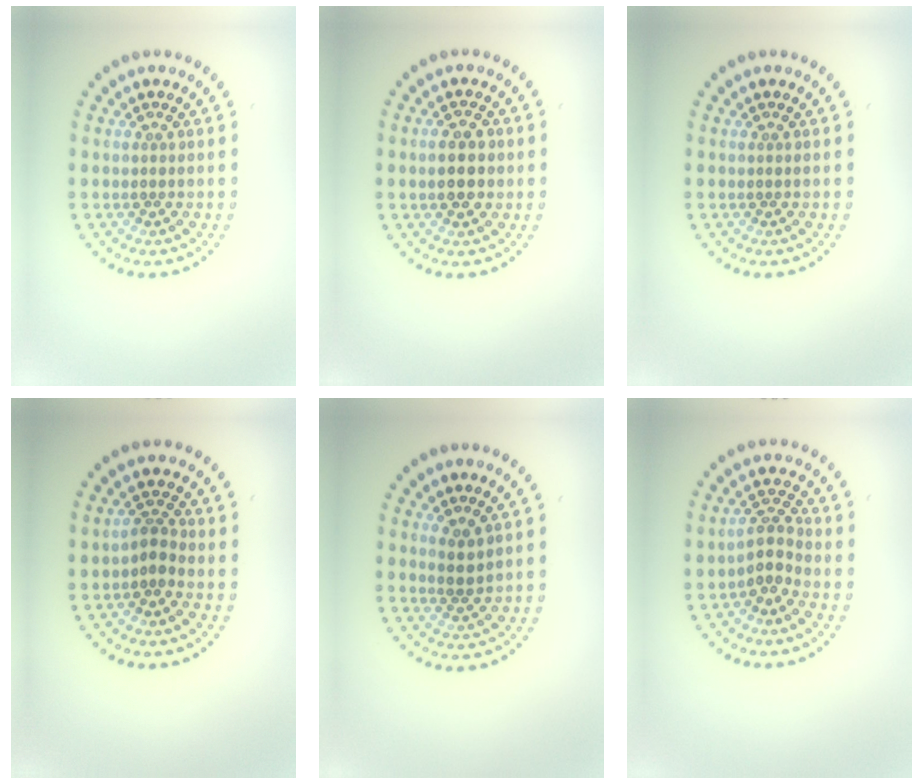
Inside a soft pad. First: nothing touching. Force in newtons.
{"total": 2.9, "press": 2.9, "slide": 0.0}
{"total": 0.0}
{"total": 1.6, "press": 1.3, "slide": 0.9}
{"total": 1.6, "press": 1.4, "slide": 0.9}
{"total": 2.3, "press": 1.6, "slide": 1.6}